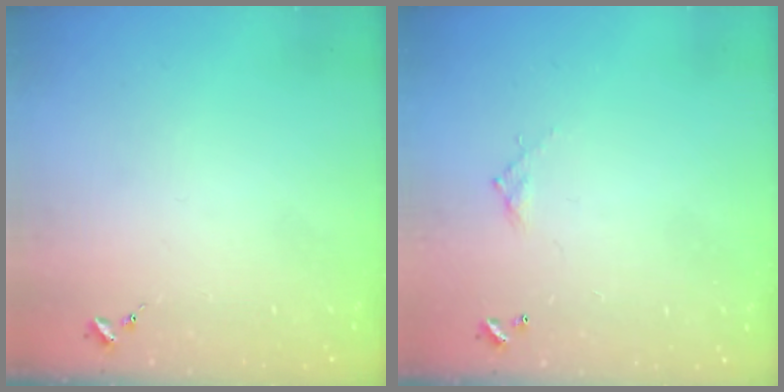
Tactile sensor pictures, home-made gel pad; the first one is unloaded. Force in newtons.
{"total": 4.9, "press": 4.9, "slide": 0.3}